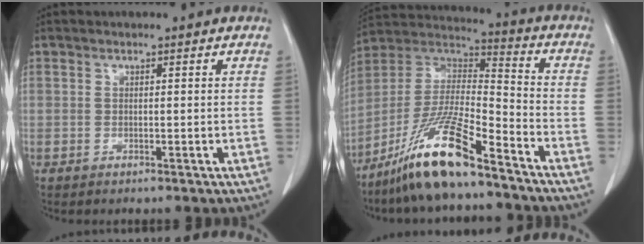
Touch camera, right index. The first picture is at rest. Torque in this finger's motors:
{"motor_torque": [1.25, -0.88, 0.46, 0.21]}